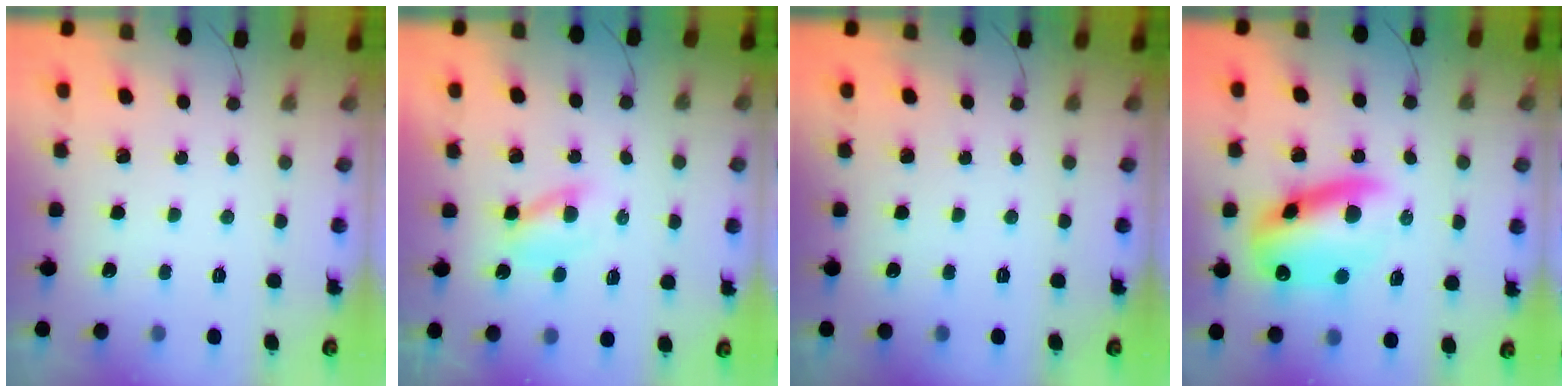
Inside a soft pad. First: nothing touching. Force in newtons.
{"total": 2.3, "press": 2.0, "slide": 1.1}
{"total": 0.0}
{"total": 14.3, "press": 13.8, "slide": 3.6}